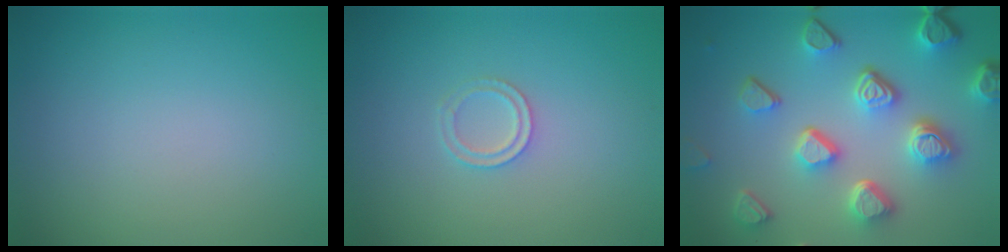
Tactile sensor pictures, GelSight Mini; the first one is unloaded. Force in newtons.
{"total": 1.4, "press": 1.4, "slide": 0.3}
{"total": 6.8, "press": 5.3, "slide": 4.3}